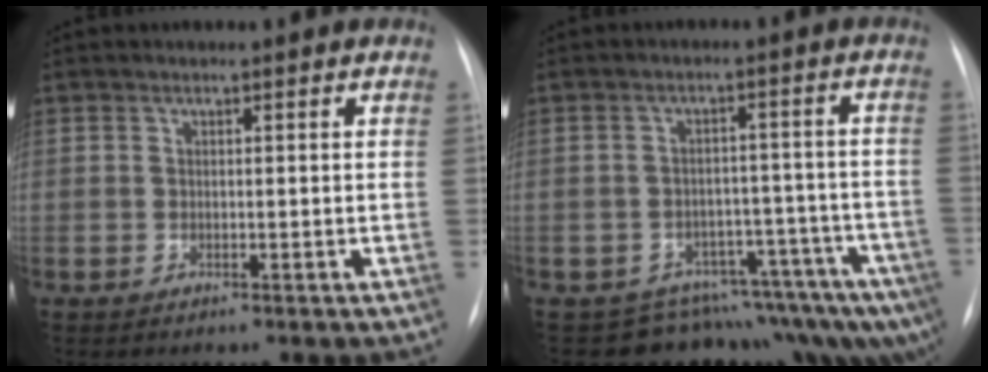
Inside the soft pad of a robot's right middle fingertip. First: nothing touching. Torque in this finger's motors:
{"motor_torque": [1.09, -1.05, 0.22, 0.05]}